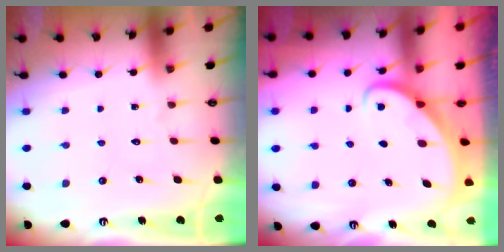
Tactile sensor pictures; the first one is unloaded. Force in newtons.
{"total": 2.4, "press": 2.4, "slide": 0.2}